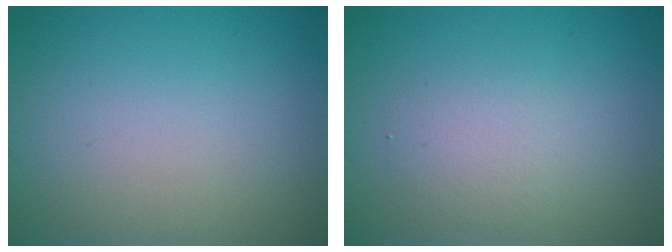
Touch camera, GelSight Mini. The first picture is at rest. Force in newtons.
{"total": 2.4, "press": 2.4, "slide": 0.2}